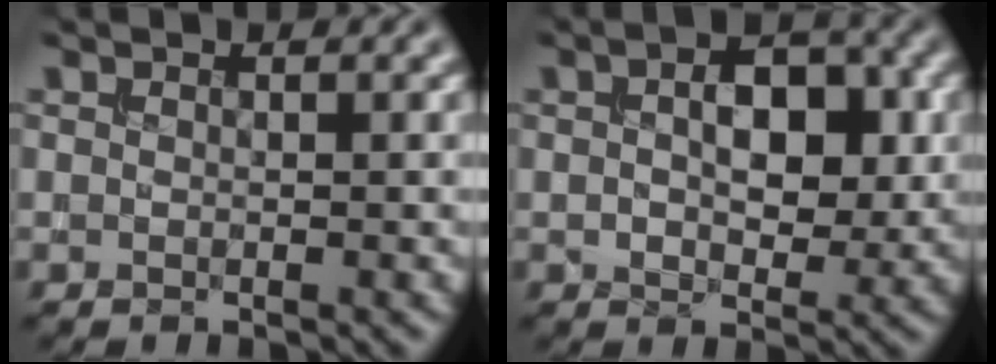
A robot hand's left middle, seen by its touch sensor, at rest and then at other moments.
{"total": 5.5, "force": [0.8, 3.2, 4.4], "torque": [-0.069, 0.003, 0.008]}